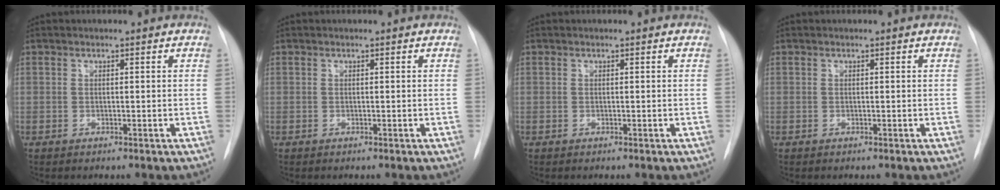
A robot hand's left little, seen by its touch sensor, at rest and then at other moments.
{"total": 0.0}
{"total": 0.0}
{"total": 0.0}